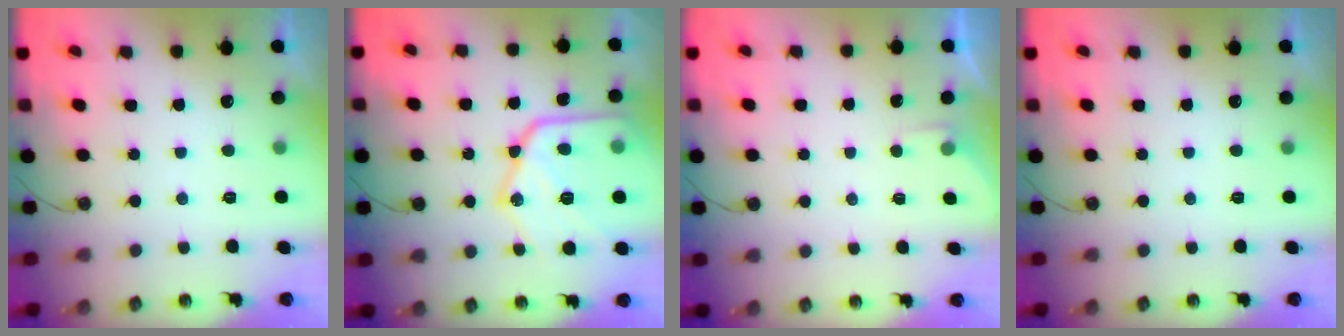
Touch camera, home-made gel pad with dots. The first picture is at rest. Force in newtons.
{"total": 23.6, "press": 23.5, "slide": 2.3}
{"total": 2.0, "press": 2.0, "slide": 0.4}
{"total": 0.0}